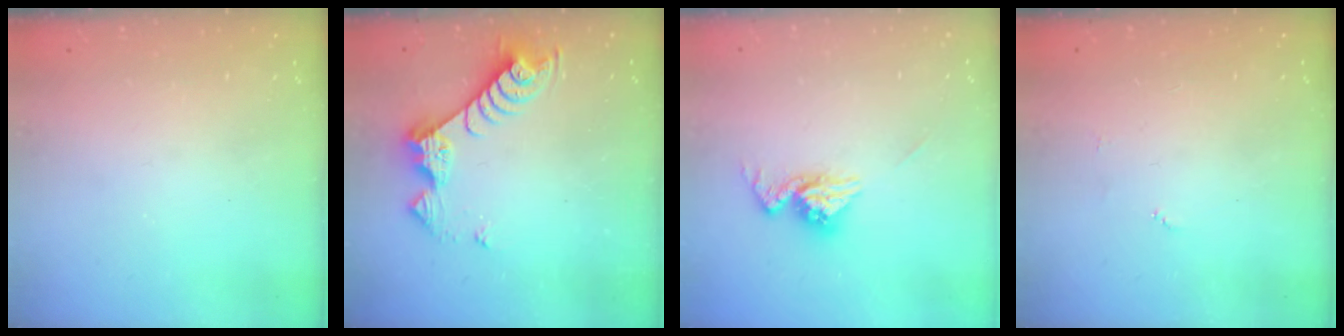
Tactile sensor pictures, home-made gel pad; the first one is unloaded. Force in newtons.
{"total": 10.0, "press": 9.9, "slide": 0.5}
{"total": 12.4, "press": 12.3, "slide": 1.0}
{"total": 3.7, "press": 3.7, "slide": 0.4}